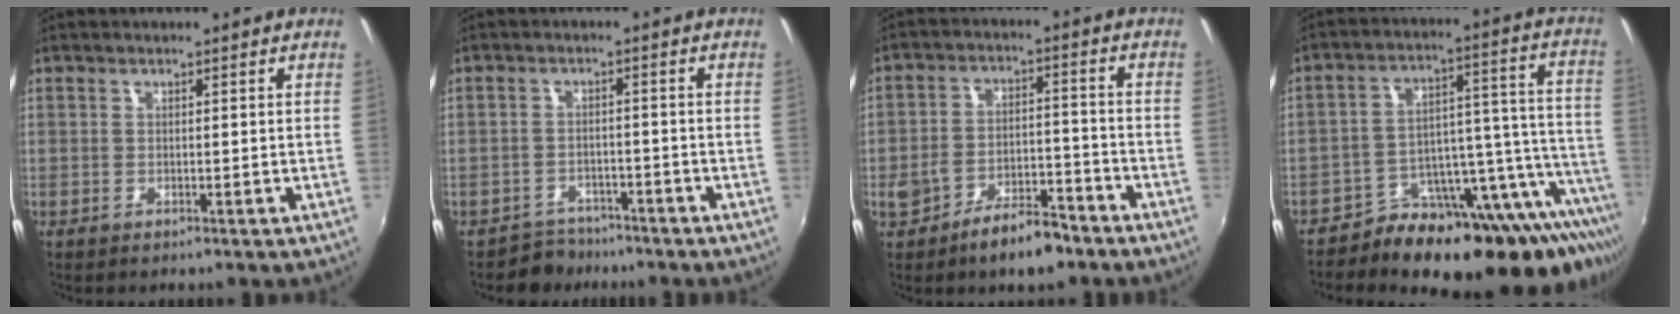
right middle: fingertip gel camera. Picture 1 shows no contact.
{"total": 3.5, "force": [-2.9, 1.9, -0.3], "torque": [-0.003, 0.006, -0.049]}
{"total": 8.8, "force": [-6.3, 3.3, 5.2], "torque": [-0.099, 0.006, -0.099]}
{"total": 24.9, "force": [-19.1, 9.2, 13.1], "torque": [-0.152, 0.008, -0.263]}